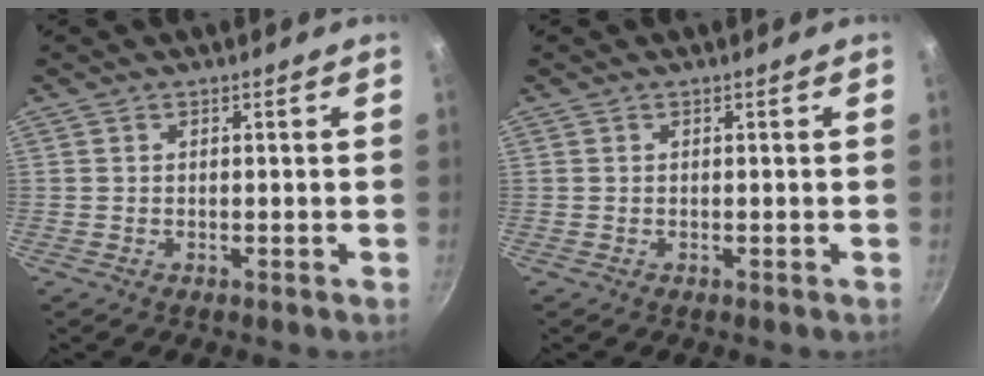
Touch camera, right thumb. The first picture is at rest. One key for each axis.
{"total": 0.0}